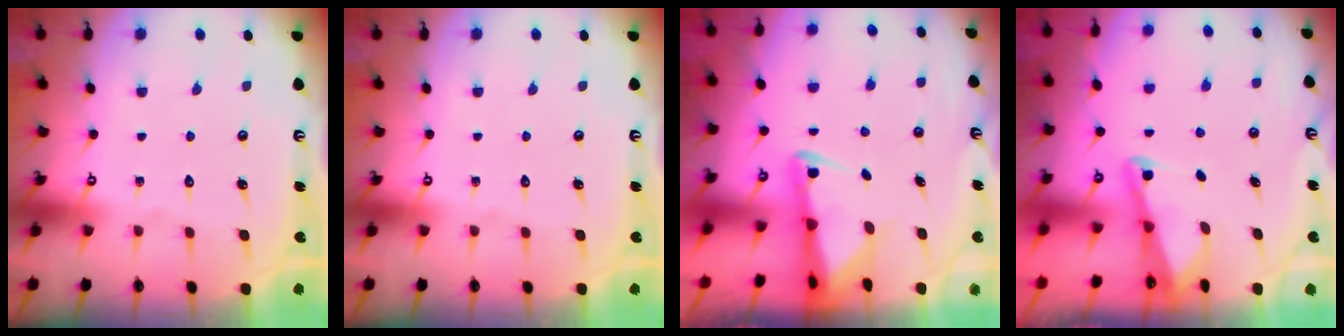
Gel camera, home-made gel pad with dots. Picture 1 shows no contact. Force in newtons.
{"total": 0.0}
{"total": 2.5, "press": 2.4, "slide": 0.5}
{"total": 2.3, "press": 2.3, "slide": 0.3}